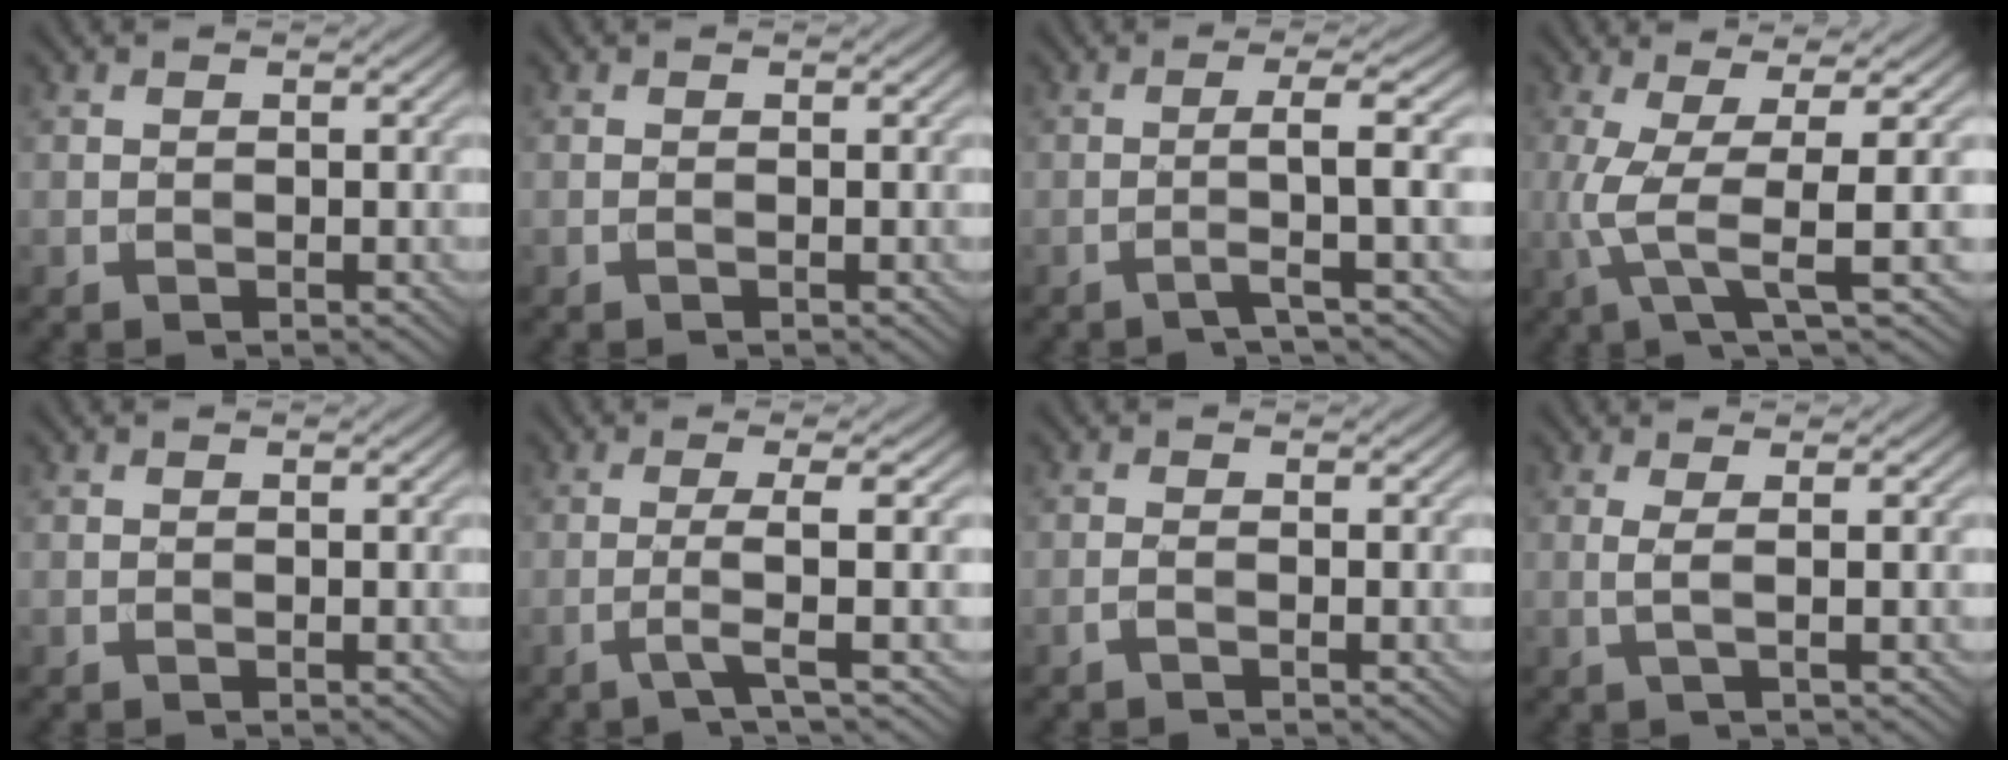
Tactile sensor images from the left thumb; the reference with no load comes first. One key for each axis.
{"total": 0.0}
{"total": 3.8, "fx": -0.9, "fy": 0.0, "fz": 3.7, "tx": -0.060, "ty": 0.017, "tz": -0.035}
{"total": 6.9, "fx": -0.3, "fy": 1.1, "fz": 6.8, "tx": -0.135, "ty": 0.002, "tz": -0.008}
{"total": 0.0}
{"total": 3.5, "fx": -0.8, "fy": 0.1, "fz": 3.4, "tx": -0.058, "ty": 0.010, "tz": -0.032}
{"total": 0.9, "fx": -0.5, "fy": 0.0, "fz": 0.8, "tx": -0.016, "ty": 0.004, "tz": -0.014}
{"total": 2.2, "fx": 0.4, "fy": 0.4, "fz": 2.1, "tx": -0.043, "ty": 0.005, "tz": -0.002}